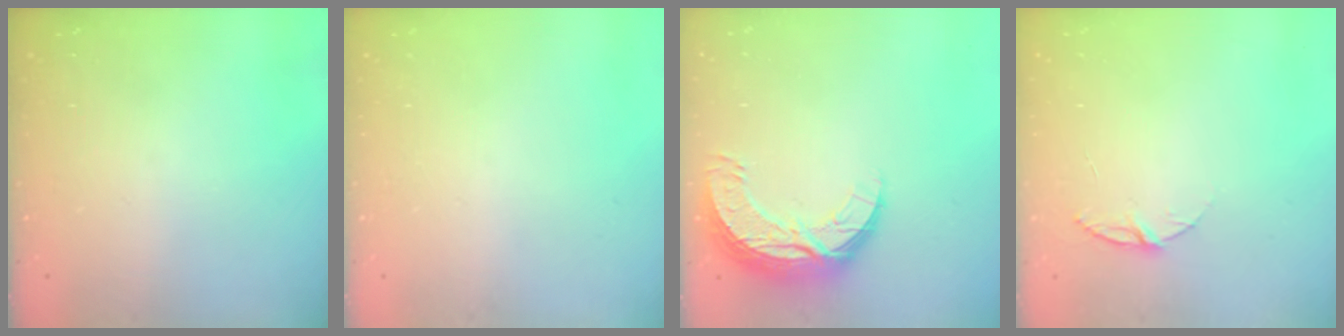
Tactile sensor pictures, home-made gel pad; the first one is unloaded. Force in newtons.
{"total": 0.0}
{"total": 10.7, "press": 10.7, "slide": 0.7}
{"total": 5.9, "press": 5.8, "slide": 0.6}